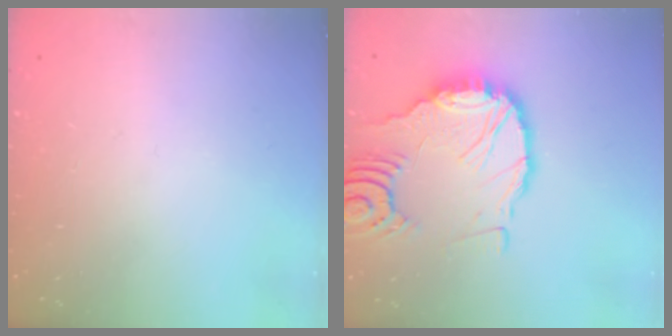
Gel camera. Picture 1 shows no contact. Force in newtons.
{"total": 14.3, "press": 14.2, "slide": 1.6}